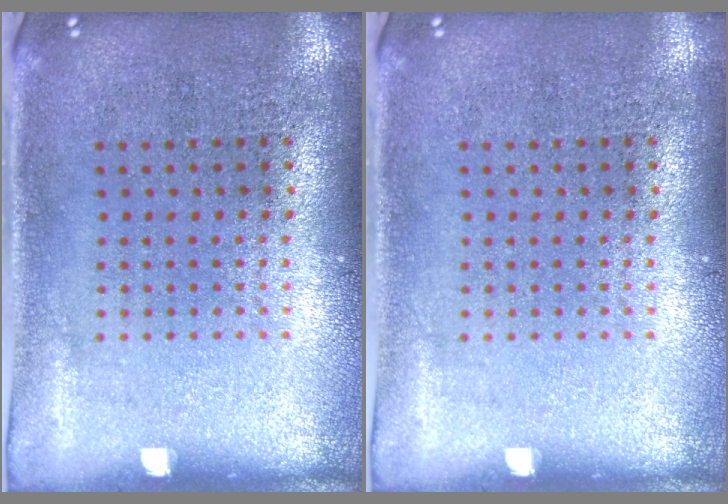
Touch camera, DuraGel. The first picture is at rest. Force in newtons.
{"total": 0.0}